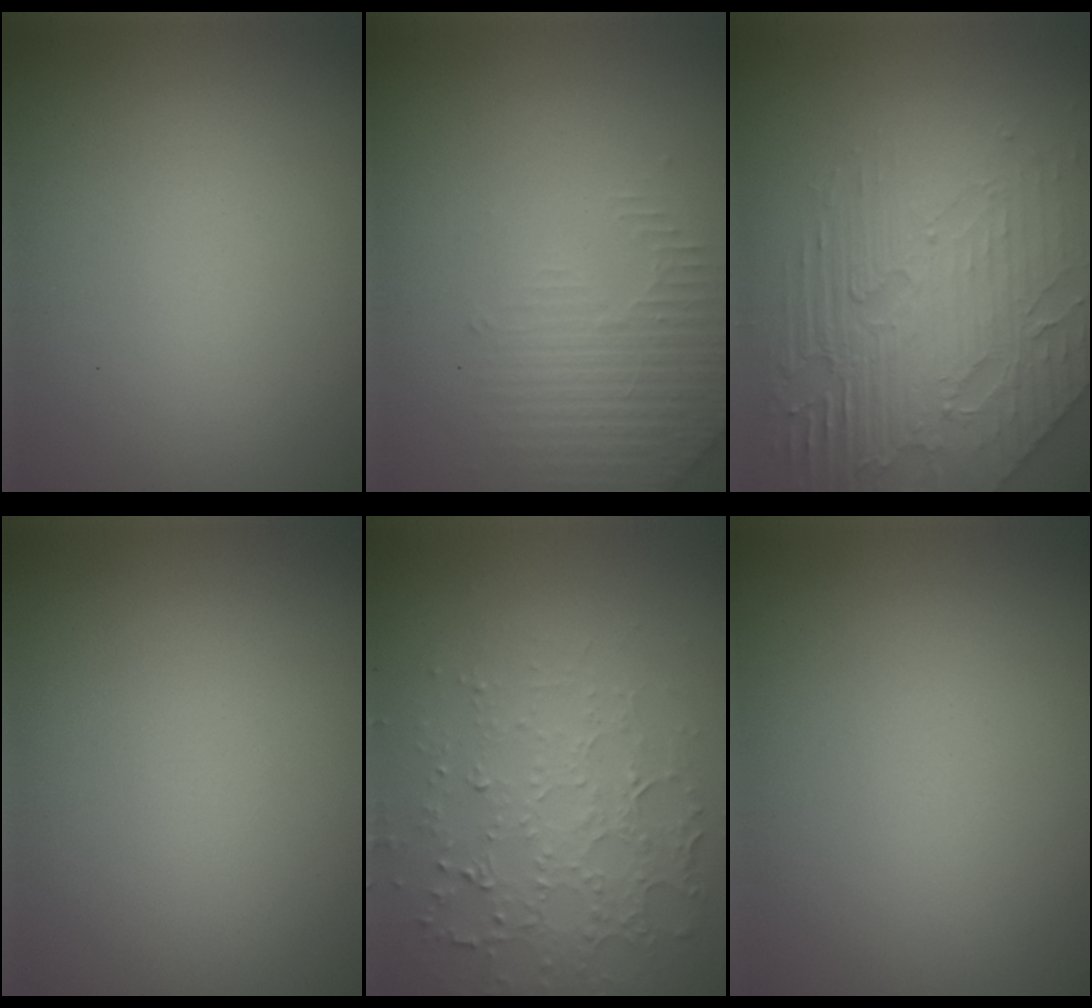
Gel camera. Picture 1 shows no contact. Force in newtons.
{"total": 3.1, "press": 3.1, "slide": 0.7}
{"total": 7.0, "press": 5.4, "slide": 4.5}
{"total": 0.0}
{"total": 5.0, "press": 3.5, "slide": 3.6}
{"total": 0.0}